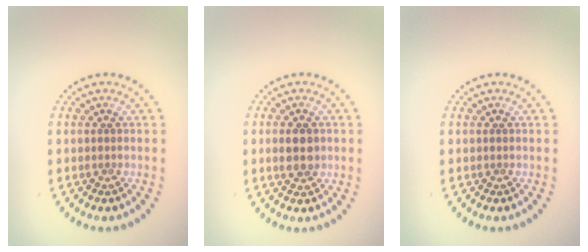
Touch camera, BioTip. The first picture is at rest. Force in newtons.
{"total": 2.2, "press": 2.2, "slide": 0.2}
{"total": 0.0}